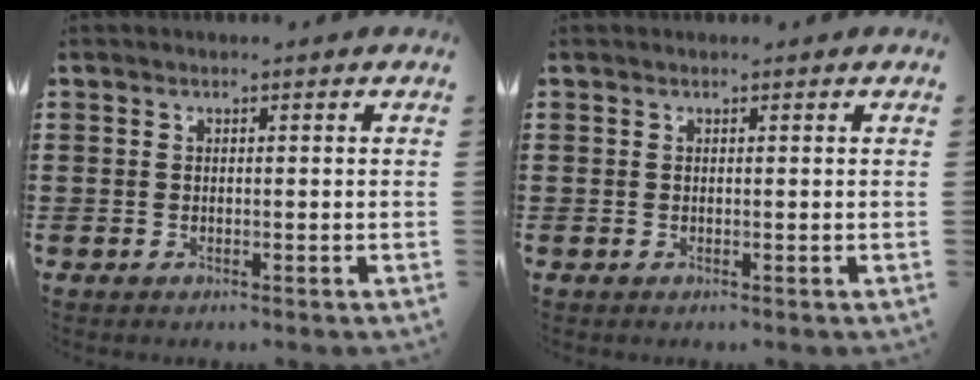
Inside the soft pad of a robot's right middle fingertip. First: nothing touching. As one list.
[{"total": 0.0}]